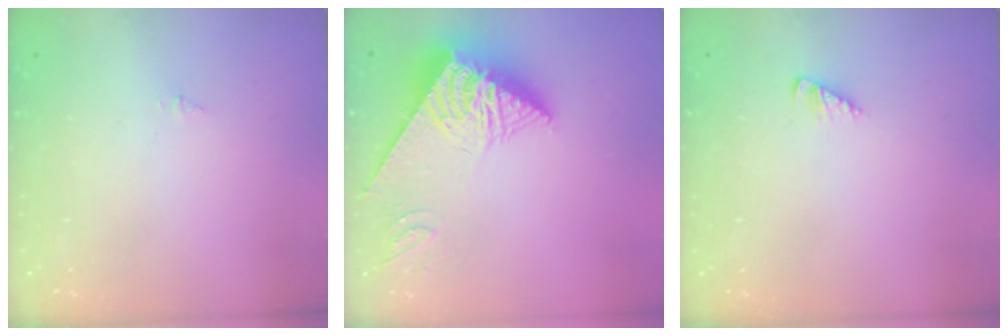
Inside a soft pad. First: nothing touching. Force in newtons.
{"total": 9.1, "press": 8.9, "slide": 2.1}
{"total": 1.6, "press": 1.6, "slide": 0.3}